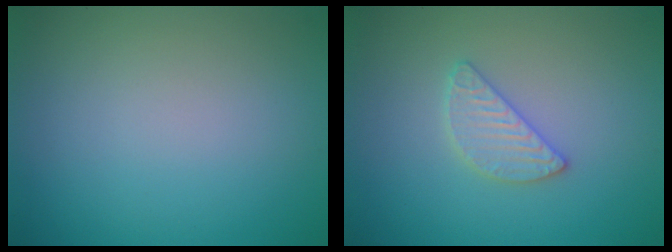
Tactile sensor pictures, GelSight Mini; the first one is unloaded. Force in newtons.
{"total": 2.4, "press": 2.3, "slide": 0.3}